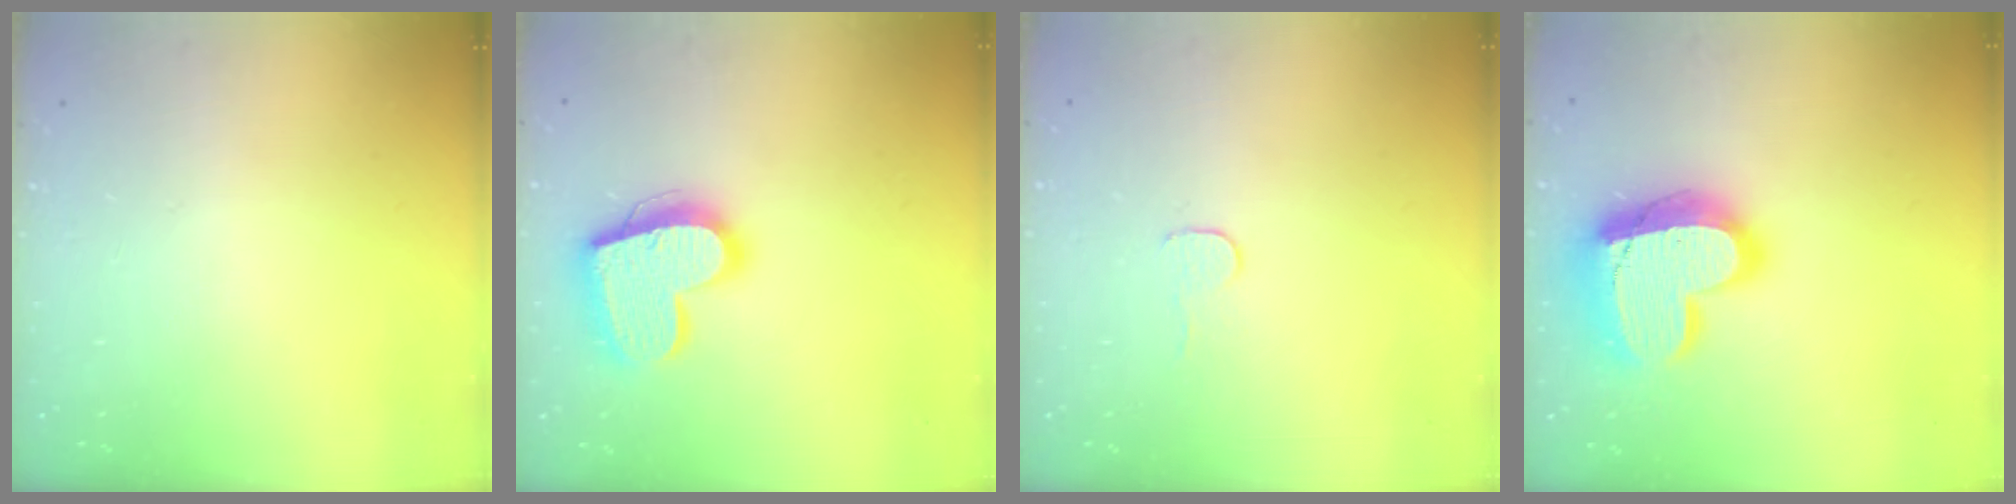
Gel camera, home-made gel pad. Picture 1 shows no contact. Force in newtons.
{"total": 18.3, "press": 18.2, "slide": 1.4}
{"total": 3.4, "press": 3.4, "slide": 0.3}
{"total": 21.4, "press": 21.3, "slide": 1.7}